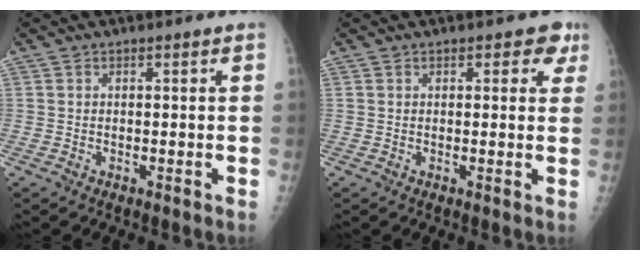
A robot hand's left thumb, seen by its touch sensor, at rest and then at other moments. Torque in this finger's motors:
{"motor_torque": [-0.18, 0.06, -0.34, -0.15, -0.04]}